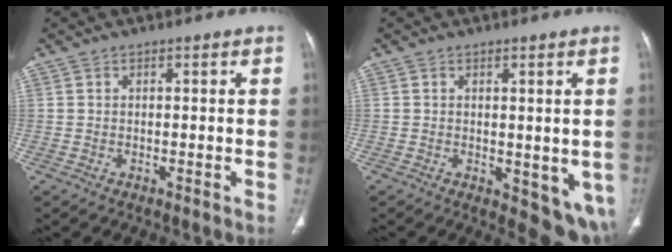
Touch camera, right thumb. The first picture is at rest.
{"total": 8.3, "force": [-1.5, 3.8, 7.2], "torque": [-0.067, -0.017, -0.011]}